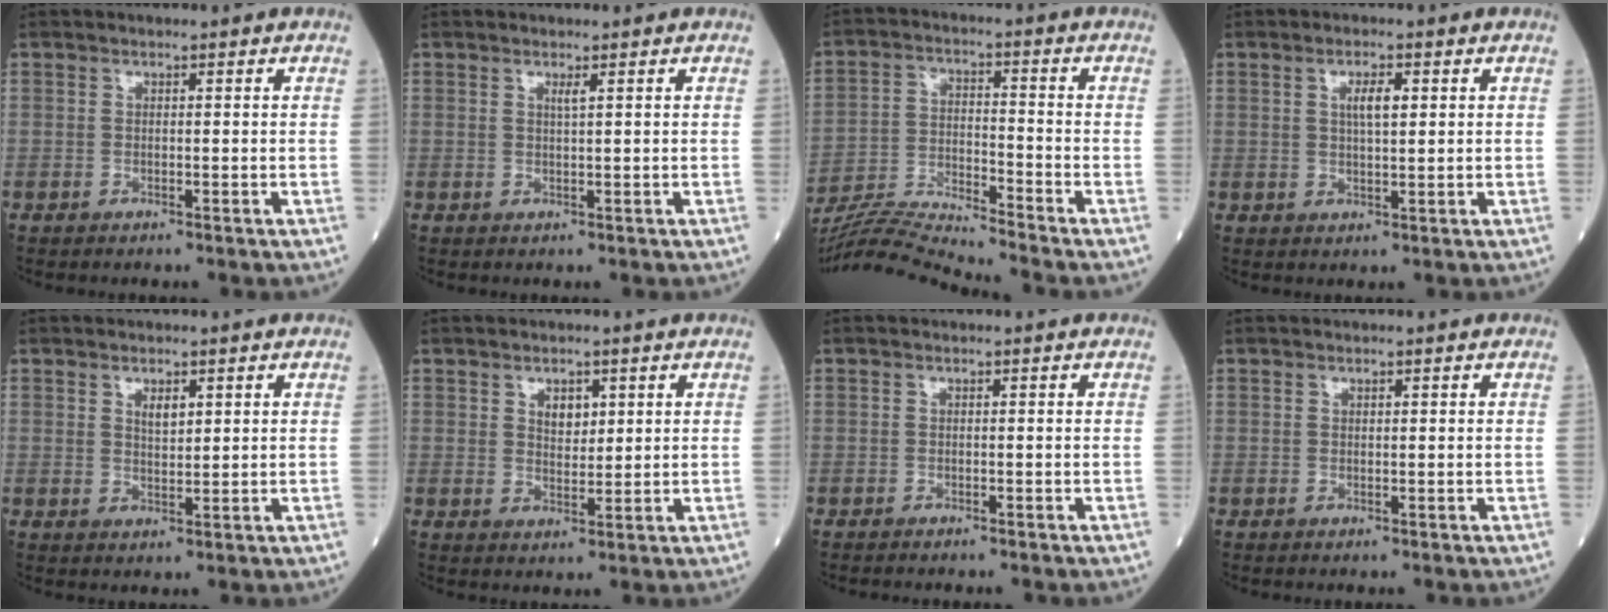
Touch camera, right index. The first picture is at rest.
{"total": 0.9, "force": [0.5, -0.2, 0.7], "torque": [-0.017, -0.004, 0.009]}
{"total": 11.0, "force": [-10.5, -2.6, 2.2], "torque": [-0.039, -0.005, -0.195]}
{"total": 3.2, "force": [1.0, 0.7, 3.0], "torque": [-0.055, 0.001, 0.018]}
{"total": 2.4, "force": [1.2, 0.9, 1.8], "torque": [-0.033, -0.002, 0.024]}
{"total": 3.1, "force": [1.4, 1.8, 2.1], "torque": [-0.032, -0.001, 0.025]}
{"total": 0.9, "force": [-0.8, 0.0, 0.3], "torque": [-0.002, 0.000, -0.013]}
{"total": 0.0}